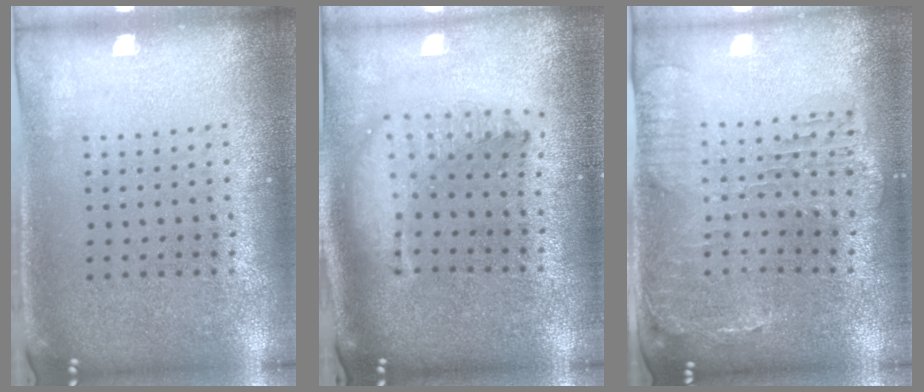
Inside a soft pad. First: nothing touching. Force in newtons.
{"total": 1.6, "press": 1.4, "slide": 0.7}
{"total": 0.9, "press": 0.8, "slide": 0.3}